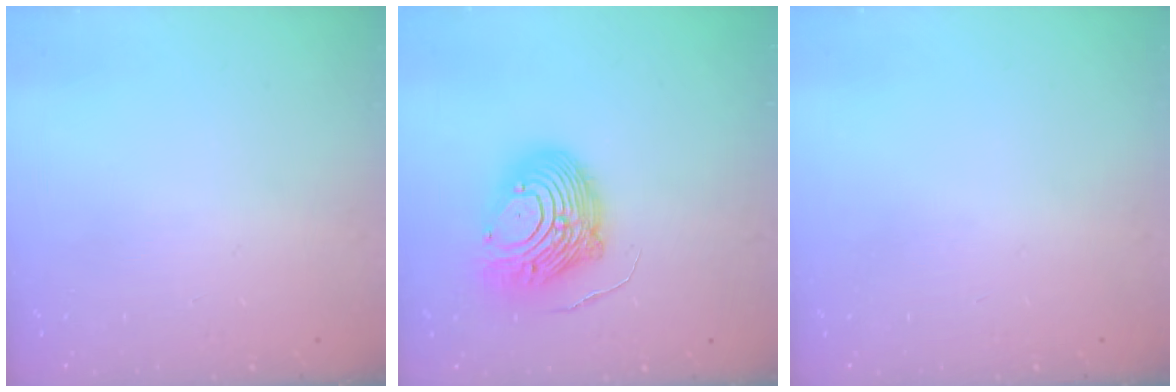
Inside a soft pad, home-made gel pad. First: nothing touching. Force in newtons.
{"total": 12.3, "press": 12.2, "slide": 1.2}
{"total": 0.0}